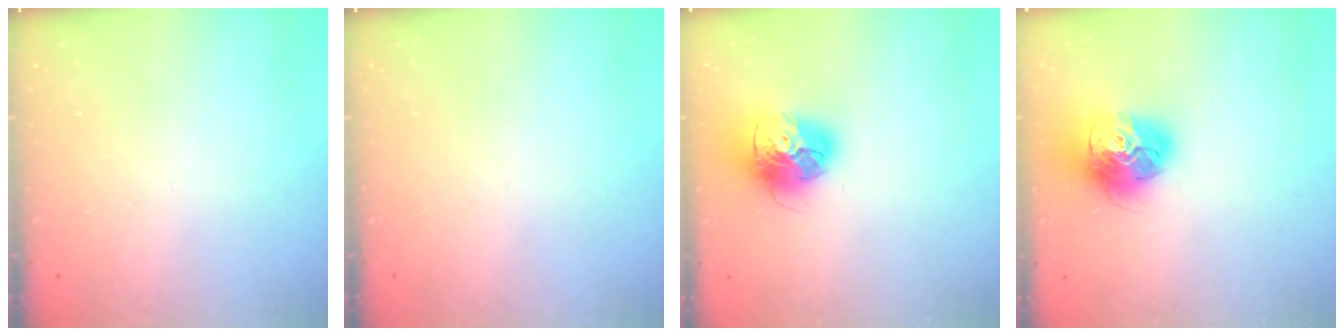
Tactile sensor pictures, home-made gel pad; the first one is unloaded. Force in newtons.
{"total": 0.0}
{"total": 16.0, "press": 16.0, "slide": 1.7}
{"total": 16.1, "press": 16.0, "slide": 1.6}